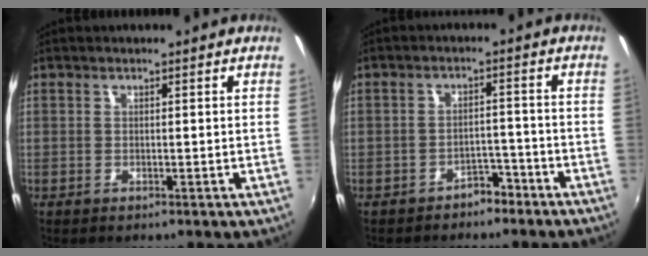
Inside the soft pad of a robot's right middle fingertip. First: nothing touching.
{"total": 4.1, "force": [-3.2, 2.5, 0.7], "torque": [-0.016, 0.021, -0.035]}